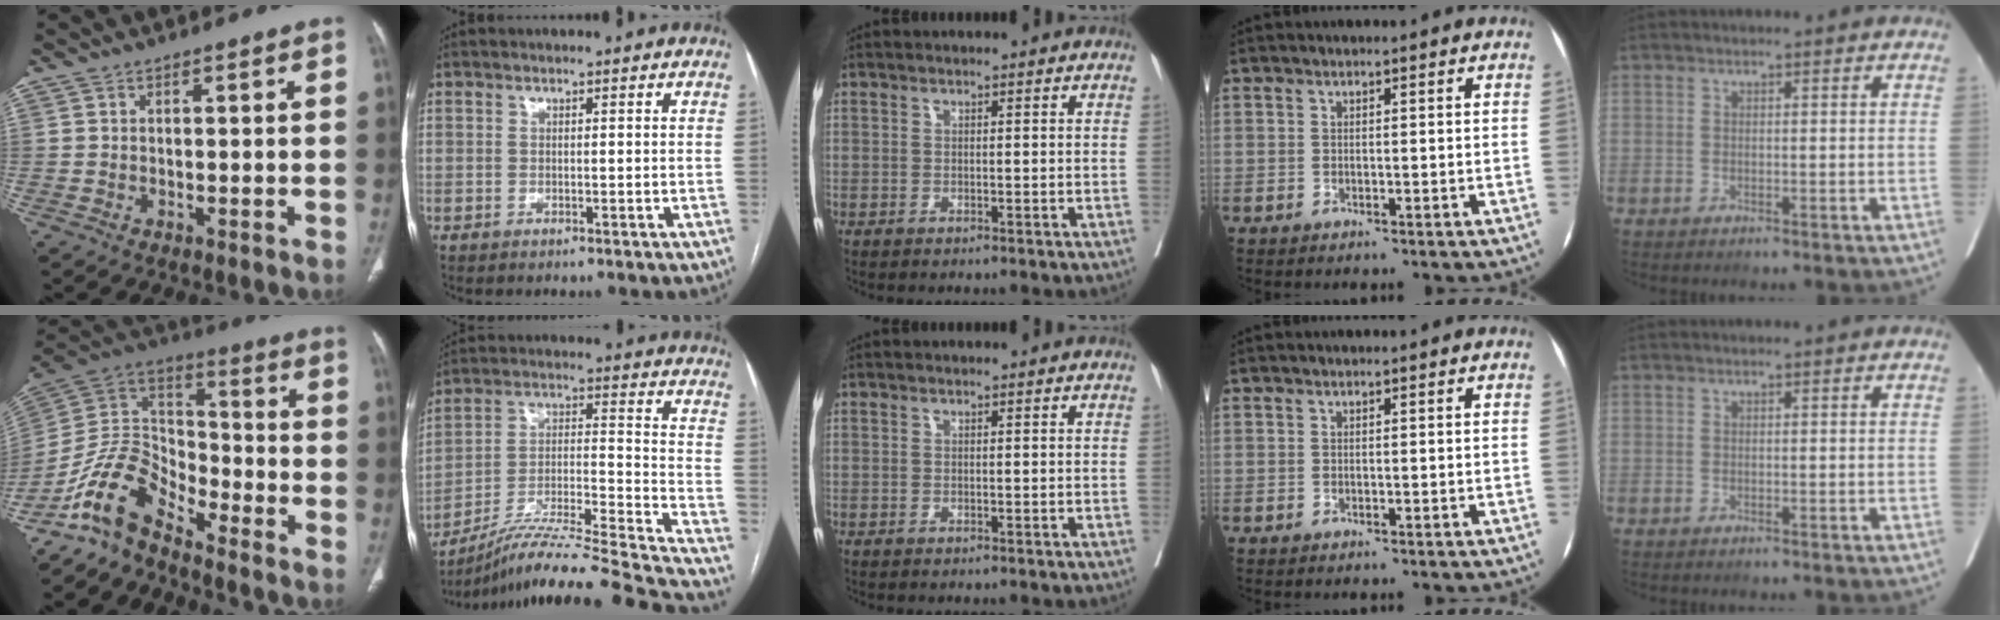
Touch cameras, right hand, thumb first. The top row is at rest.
{"thumb": {"total": 11.5, "force": [-9.2, 5.1, 4.7], "torque": [-0.079, 0.090, -0.189]}, "index": {"total": 26.3, "force": [-23.8, -1.6, 11.1], "torque": [-0.134, -0.015, -0.369]}}